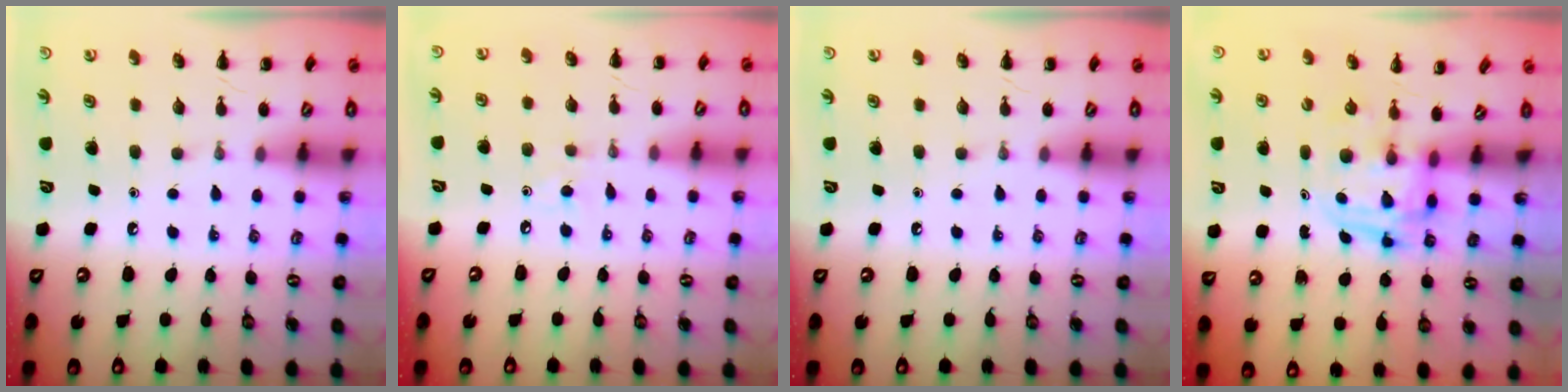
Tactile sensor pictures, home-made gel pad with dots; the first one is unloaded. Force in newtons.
{"total": 2.5, "press": 2.3, "slide": 0.8}
{"total": 0.0}
{"total": 3.3, "press": 3.3, "slide": 0.5}